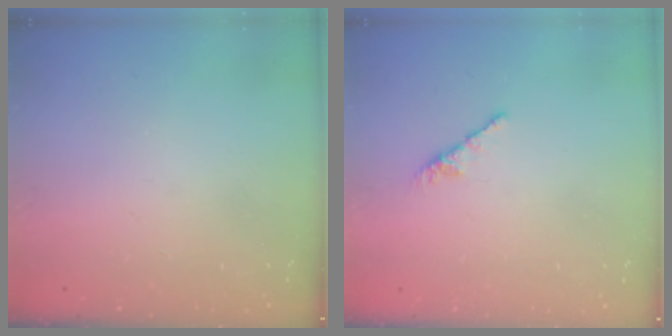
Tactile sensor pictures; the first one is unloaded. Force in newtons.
{"total": 0.0}